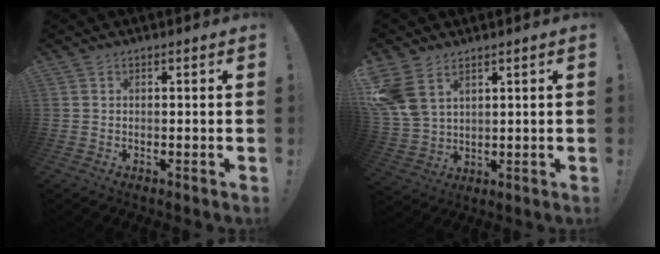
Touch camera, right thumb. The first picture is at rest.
{"total": 9.4, "force": [5.5, 5.7, 5.0], "torque": [-0.111, -0.020, 0.114]}